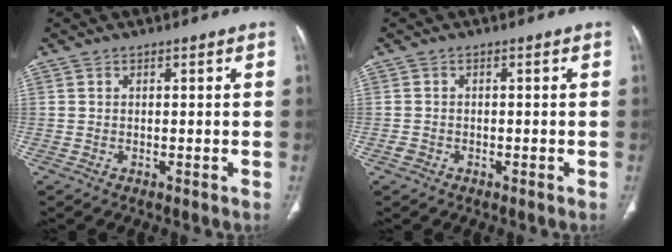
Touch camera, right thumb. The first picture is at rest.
{"total": 1.2, "force": [-0.6, 1.0, 0.4], "torque": [-0.008, 0.005, -0.013]}